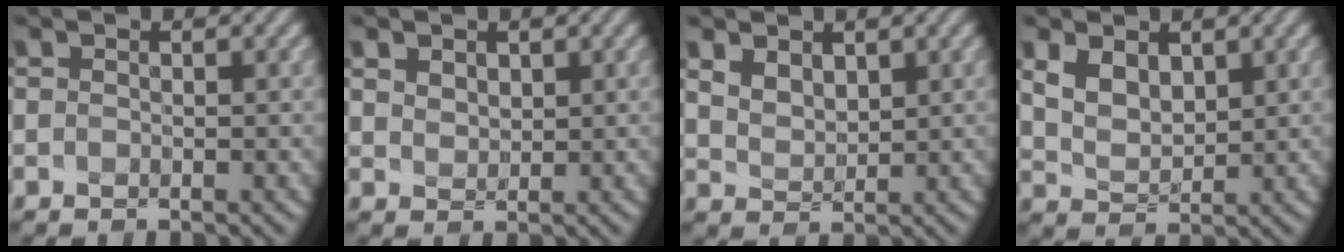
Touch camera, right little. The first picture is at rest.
{"total": 3.0, "force": [1.7, 2.0, 1.5], "torque": [-0.042, 0.011, 0.026]}
{"total": 4.6, "force": [2.5, 3.1, 2.4], "torque": [-0.062, 0.019, 0.044]}
{"total": 4.0, "force": [1.9, 2.5, 2.4], "torque": [-0.053, 0.014, 0.036]}